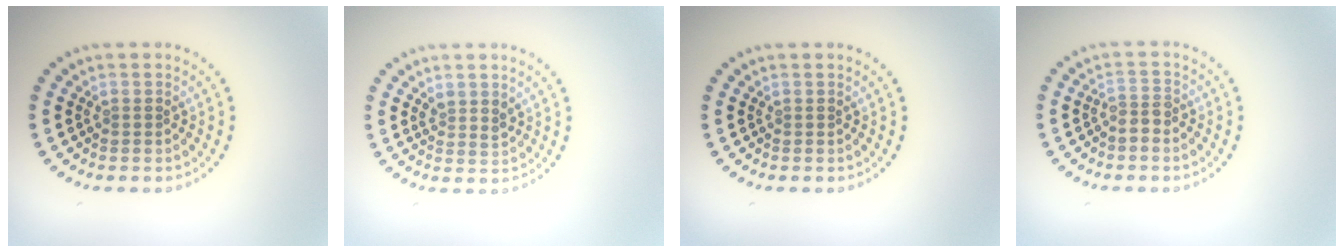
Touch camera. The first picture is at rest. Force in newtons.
{"total": 1.5, "press": 1.2, "slide": 0.8}
{"total": 0.0}
{"total": 1.8, "press": 1.3, "slide": 1.2}